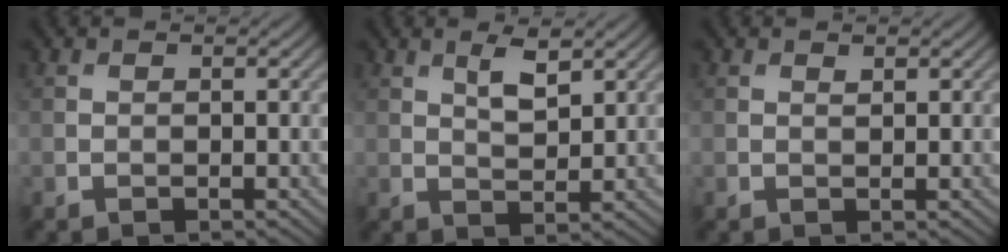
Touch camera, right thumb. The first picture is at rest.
{"total": 3.4, "force": [1.9, 1.1, 2.6], "torque": [-0.055, -0.003, 0.036]}
{"total": 0.6, "force": [0.5, 0.1, 0.3], "torque": [-0.004, -0.003, 0.009]}